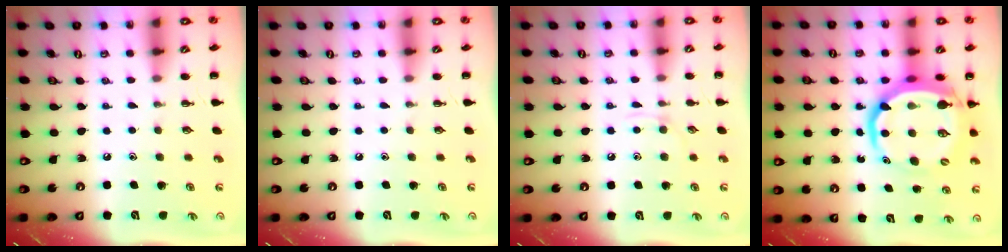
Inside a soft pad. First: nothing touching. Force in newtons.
{"total": 0.0}
{"total": 3.1, "press": 2.9, "slide": 1.1}
{"total": 13.8, "press": 13.4, "slide": 3.5}